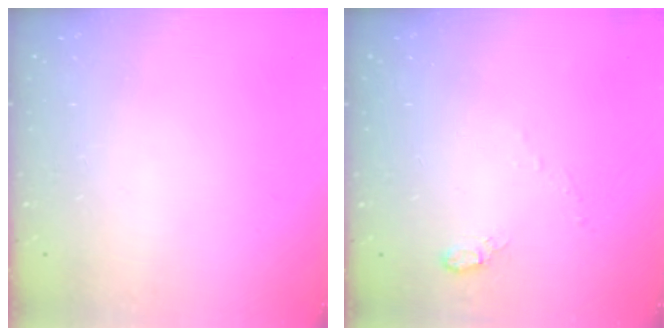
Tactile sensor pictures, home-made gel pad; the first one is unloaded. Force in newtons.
{"total": 5.2, "press": 5.1, "slide": 1.0}